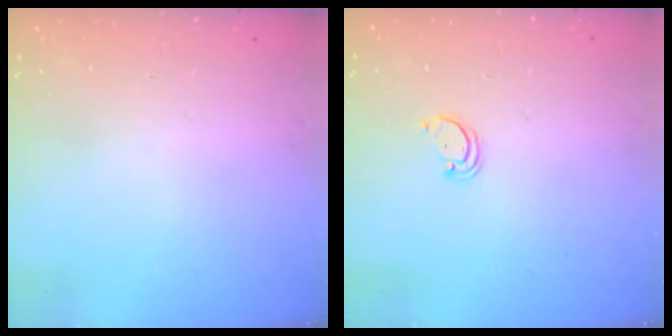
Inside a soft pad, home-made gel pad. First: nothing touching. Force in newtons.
{"total": 1.6, "press": 1.6, "slide": 0.1}